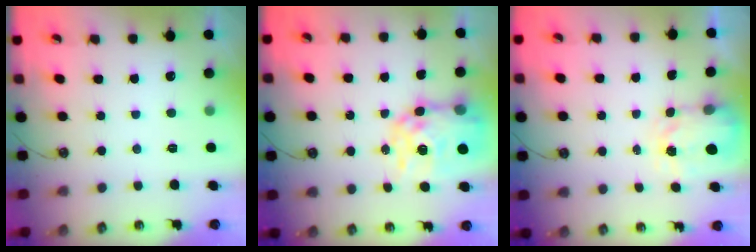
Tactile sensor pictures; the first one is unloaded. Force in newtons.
{"total": 14.5, "press": 14.4, "slide": 1.2}
{"total": 3.9, "press": 3.8, "slide": 0.5}